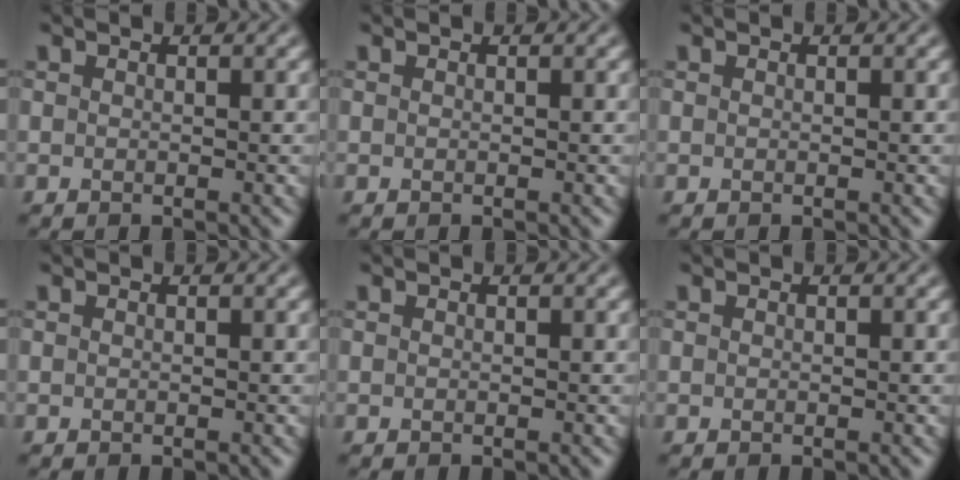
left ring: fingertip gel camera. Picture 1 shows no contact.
{"total": 0.0}
{"total": 0.0}
{"total": 0.0}
{"total": 0.0}
{"total": 0.0}